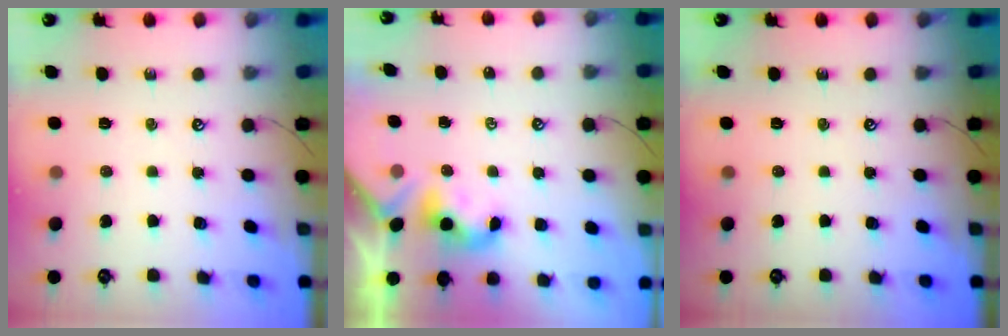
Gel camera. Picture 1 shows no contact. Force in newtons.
{"total": 2.4, "press": 2.3, "slide": 0.2}
{"total": 0.0}